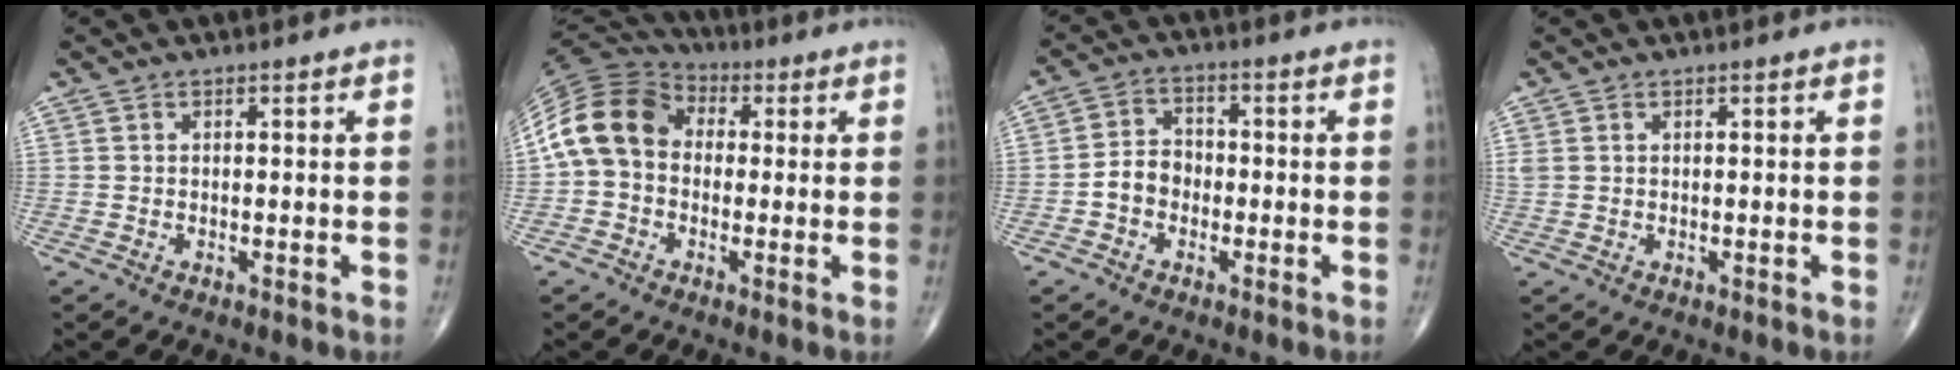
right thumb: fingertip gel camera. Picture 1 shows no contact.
{"total": 12.8, "force": [0.3, 10.0, 7.9], "torque": [-0.147, 0.037, -0.009]}
{"total": 5.3, "force": [-1.5, 4.3, 2.7], "torque": [-0.033, 0.024, -0.038]}
{"total": 1.2, "force": [0.5, 0.8, 0.7], "torque": [-0.021, 0.011, 0.016]}